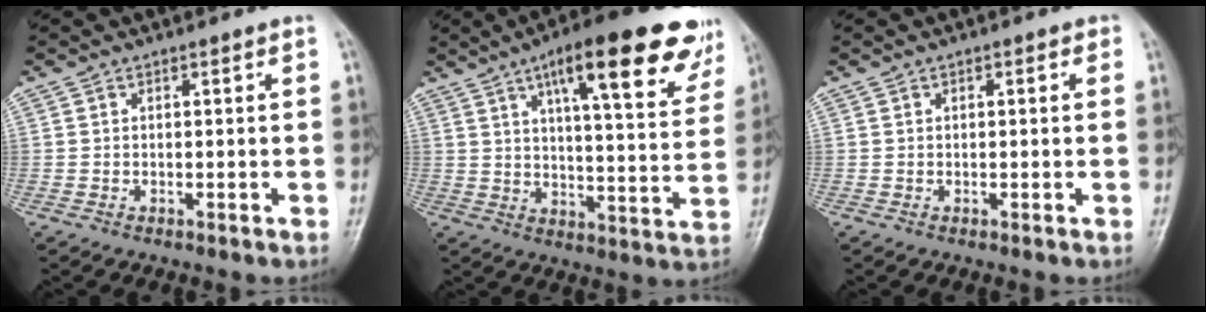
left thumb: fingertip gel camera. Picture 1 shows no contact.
{"total": 22.1, "force": [12.6, 6.1, 17.2], "torque": [-0.211, -0.032, 0.175]}
{"total": 1.2, "force": [0.4, 0.7, 0.9], "torque": [-0.007, 0.002, 0.003]}